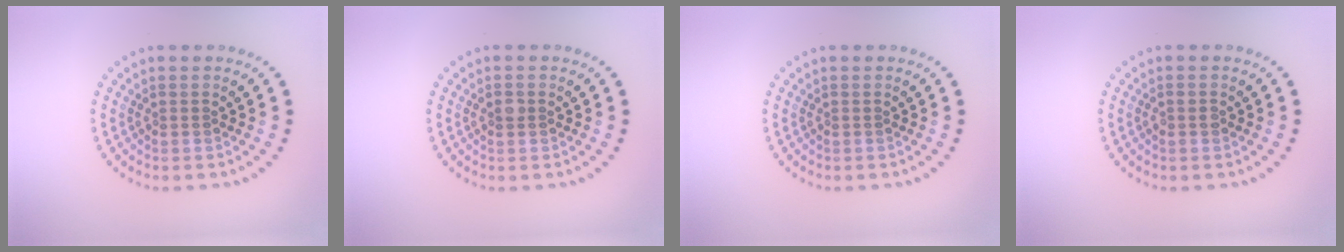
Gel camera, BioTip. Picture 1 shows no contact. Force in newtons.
{"total": 1.0, "press": 1.0, "slide": 0.1}
{"total": 0.0}
{"total": 0.9, "press": 0.9, "slide": 0.2}